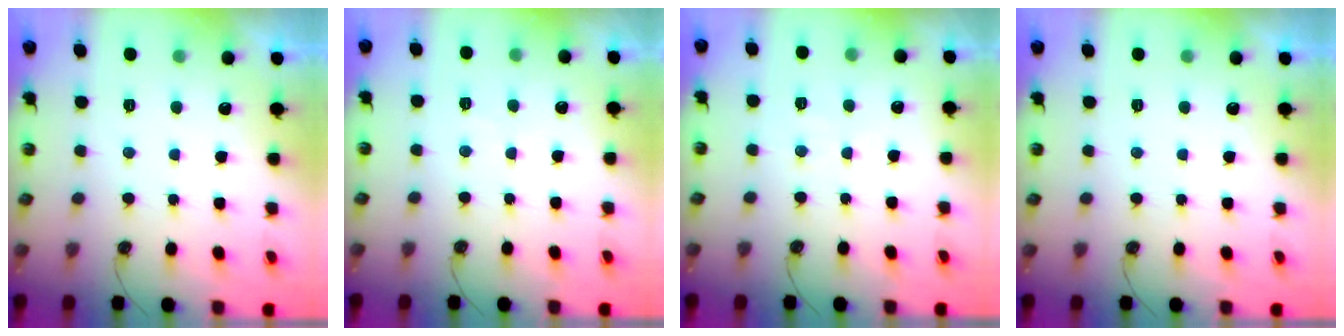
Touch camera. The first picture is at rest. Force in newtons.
{"total": 4.7, "press": 4.6, "slide": 0.7}
{"total": 5.0, "press": 4.9, "slide": 0.7}
{"total": 0.0}